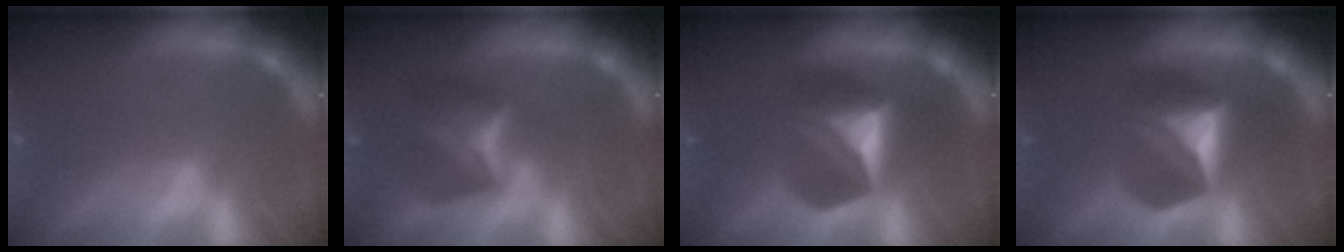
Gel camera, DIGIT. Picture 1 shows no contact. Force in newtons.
{"total": 4.4}
{"total": 5.4}
{"total": 5.4}